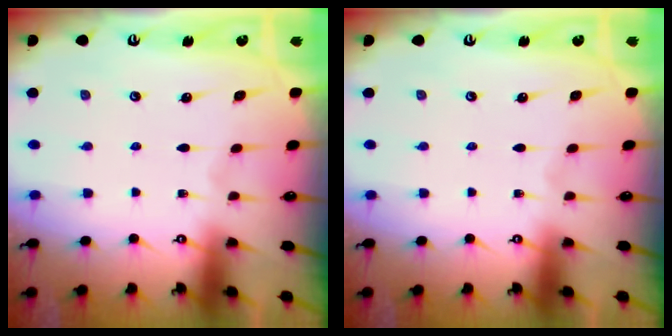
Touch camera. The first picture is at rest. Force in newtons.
{"total": 0.0}